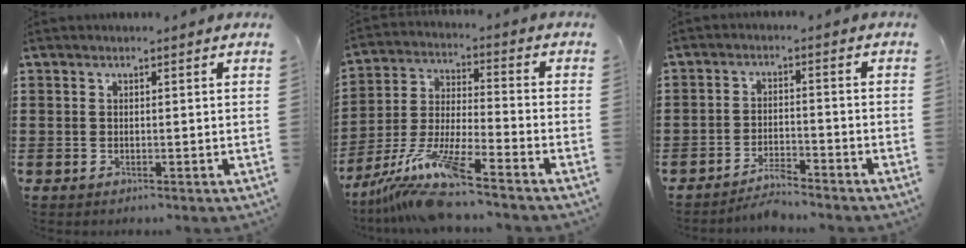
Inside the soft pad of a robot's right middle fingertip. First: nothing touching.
{"total": 11.8, "force": [-9.8, 0.2, 6.7], "torque": [-0.146, -0.006, -0.193]}
{"total": 3.7, "force": [-3.7, 0.2, 0.6], "torque": [-0.016, 0.003, -0.076]}